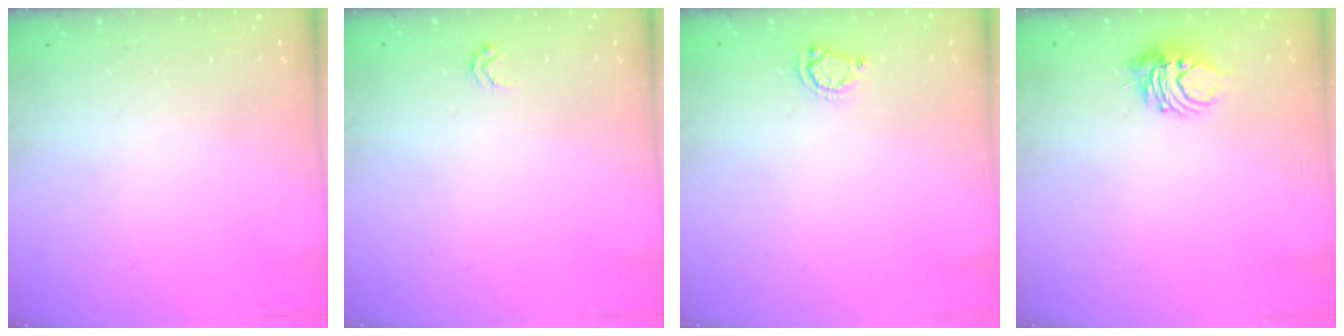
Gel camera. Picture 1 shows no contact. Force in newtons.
{"total": 2.5, "press": 2.5, "slide": 0.3}
{"total": 4.9, "press": 4.8, "slide": 0.5}
{"total": 6.0, "press": 6.0, "slide": 0.6}